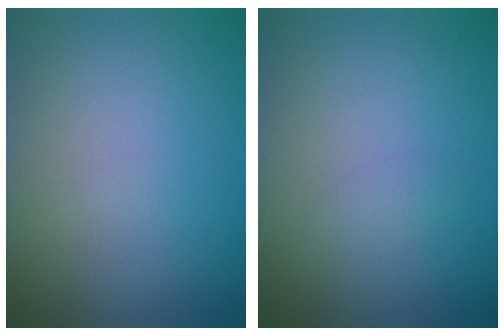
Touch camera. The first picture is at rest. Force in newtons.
{"total": 0.9, "press": 0.9, "slide": 0.0}